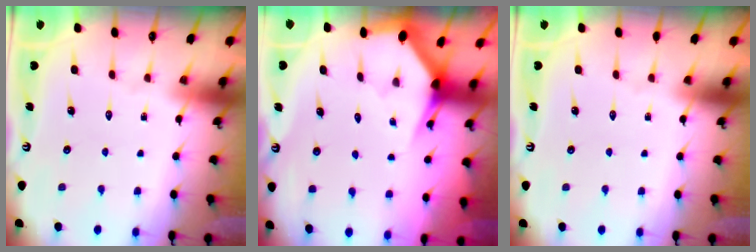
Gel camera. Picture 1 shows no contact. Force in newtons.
{"total": 3.0, "press": 3.0, "slide": 0.1}
{"total": 0.0}